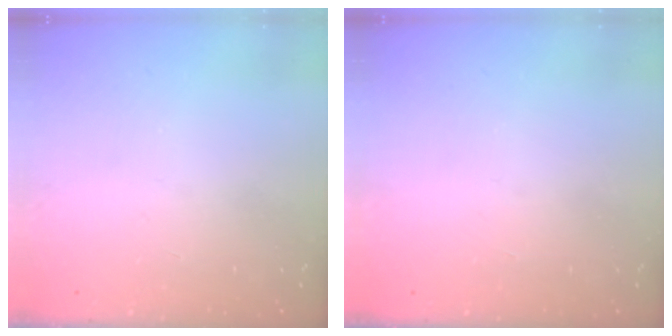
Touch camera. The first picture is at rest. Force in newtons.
{"total": 1.5, "press": 1.5, "slide": 0.1}